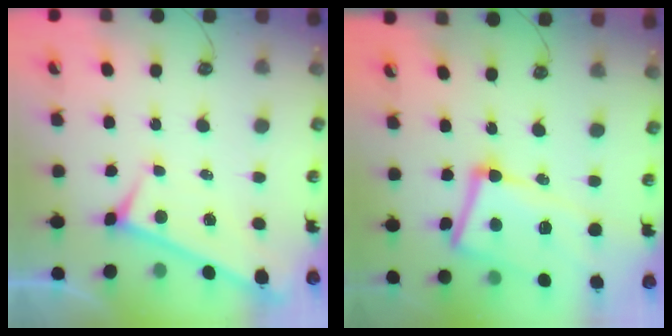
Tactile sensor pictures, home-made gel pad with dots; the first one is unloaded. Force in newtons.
{"total": 13.1, "press": 13.0, "slide": 0.8}